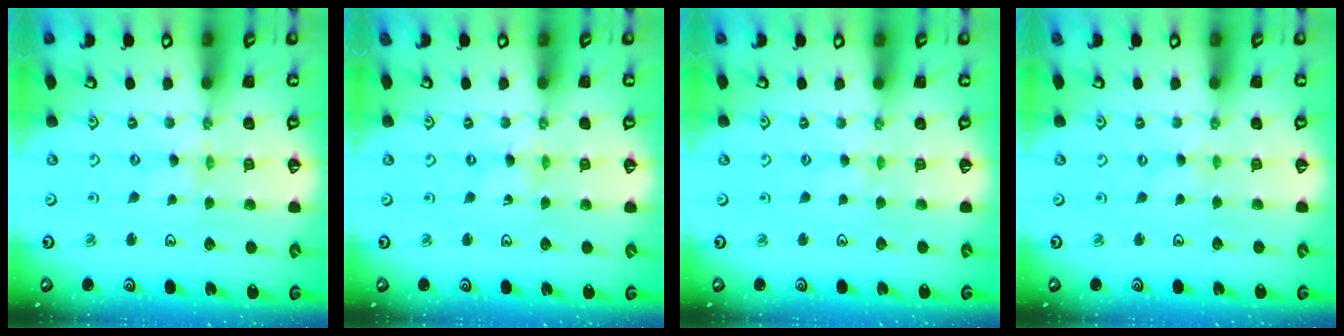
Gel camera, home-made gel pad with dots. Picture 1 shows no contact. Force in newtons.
{"total": 0.5, "press": 0.5, "slide": 0.1}
{"total": 2.0, "press": 1.9, "slide": 0.4}
{"total": 0.0}